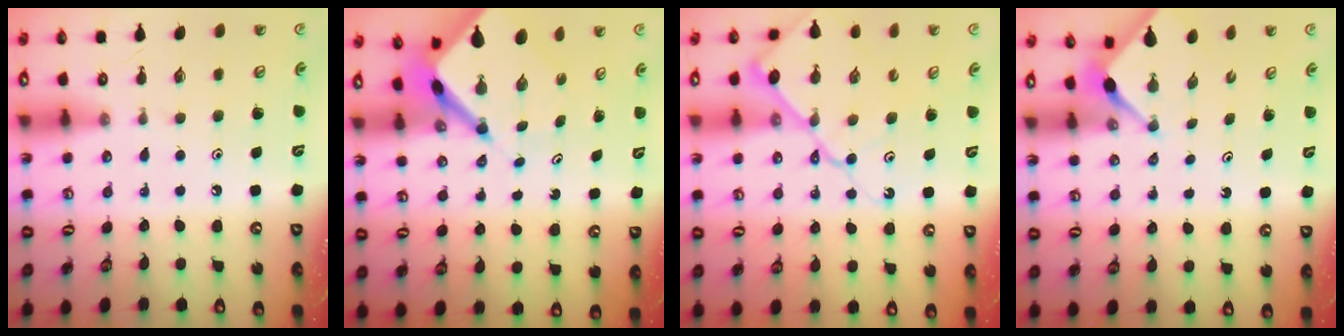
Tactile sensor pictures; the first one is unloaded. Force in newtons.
{"total": 7.5, "press": 7.5, "slide": 0.5}
{"total": 14.3, "press": 14.2, "slide": 1.6}
{"total": 2.9, "press": 2.9, "slide": 0.3}